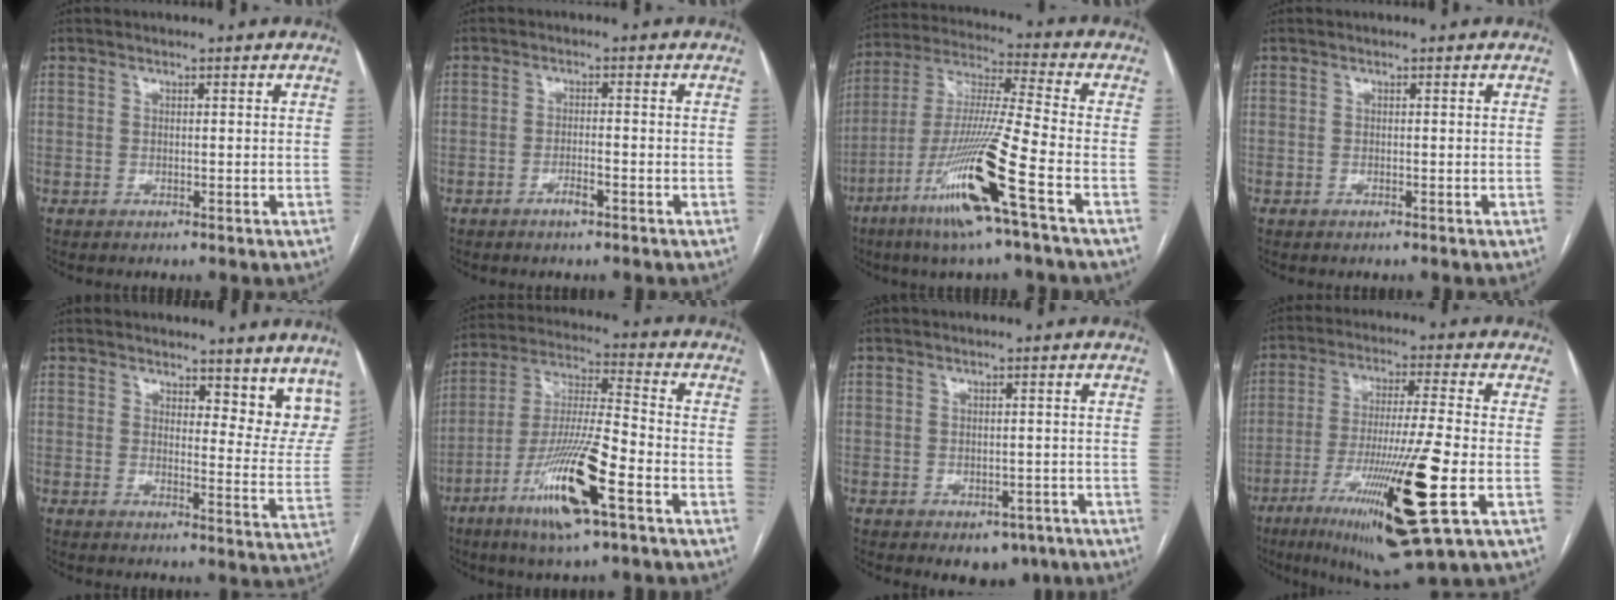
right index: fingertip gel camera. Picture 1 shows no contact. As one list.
[{"total": 2.2, "force": [-1.3, 0.3, 1.8], "torque": [-0.031, 0.000, -0.023]}, {"total": 16.8, "force": [-7.9, -1.0, 14.8], "torque": [-0.307, -0.029, -0.152]}, {"total": 0.0}, {"total": 10.7, "force": [9.3, 3.9, 3.4], "torque": [-0.001, -0.029, 0.088]}, {"total": 15.8, "force": [-7.5, 1.5, 13.8], "torque": [-0.274, -0.019, -0.135]}, {"total": 3.9, "force": [-2.3, 2.8, 1.5], "torque": [-0.003, 0.005, -0.021]}, {"total": 18.6, "force": [-7.0, 0.2, 17.3], "torque": [-0.313, -0.041, -0.117]}]